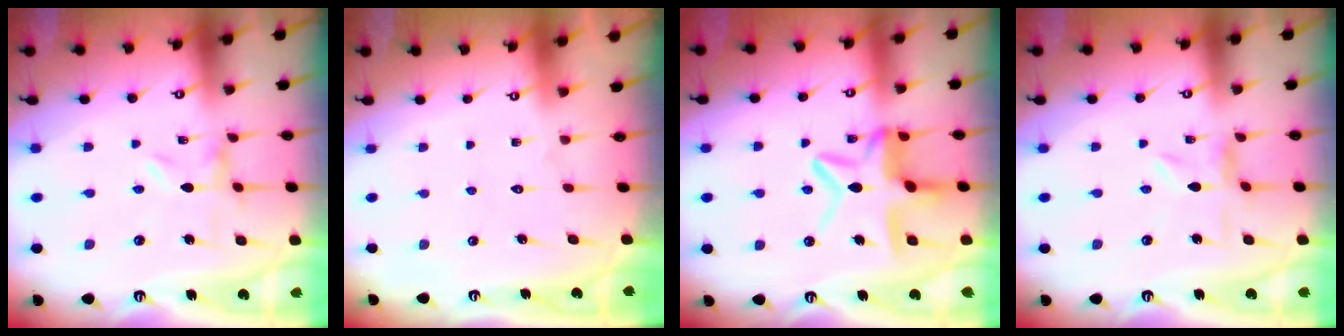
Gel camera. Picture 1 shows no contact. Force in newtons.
{"total": 1.5, "press": 1.5, "slide": 0.1}
{"total": 12.0, "press": 12.0, "slide": 1.1}
{"total": 2.2, "press": 2.2, "slide": 0.2}